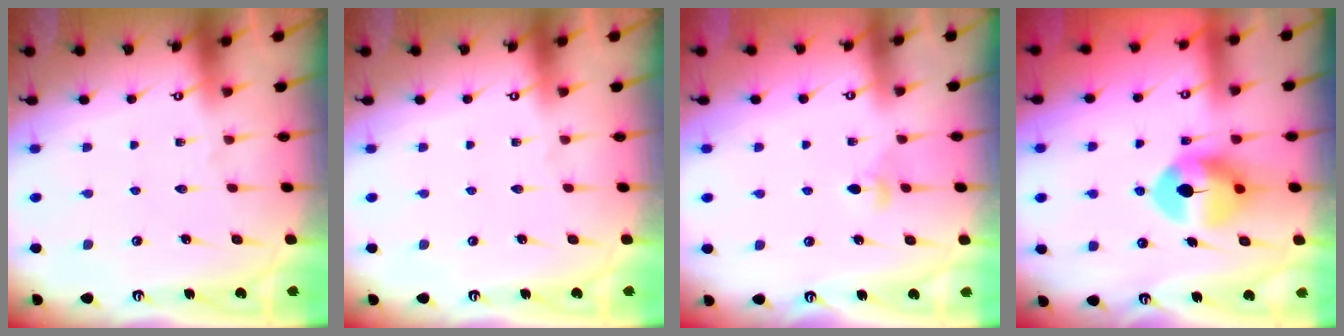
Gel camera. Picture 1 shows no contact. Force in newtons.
{"total": 0.0}
{"total": 2.8, "press": 2.7, "slide": 0.4}
{"total": 9.1, "press": 9.0, "slide": 1.3}